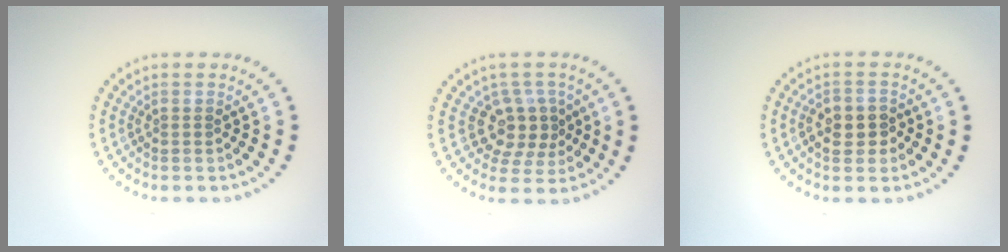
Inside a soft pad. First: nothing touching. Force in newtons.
{"total": 3.3, "press": 2.7, "slide": 1.8}
{"total": 2.8, "press": 2.7, "slide": 0.6}